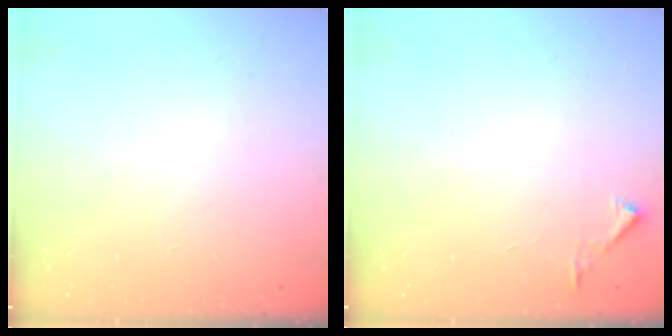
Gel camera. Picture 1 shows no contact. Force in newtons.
{"total": 2.8, "press": 2.8, "slide": 0.3}